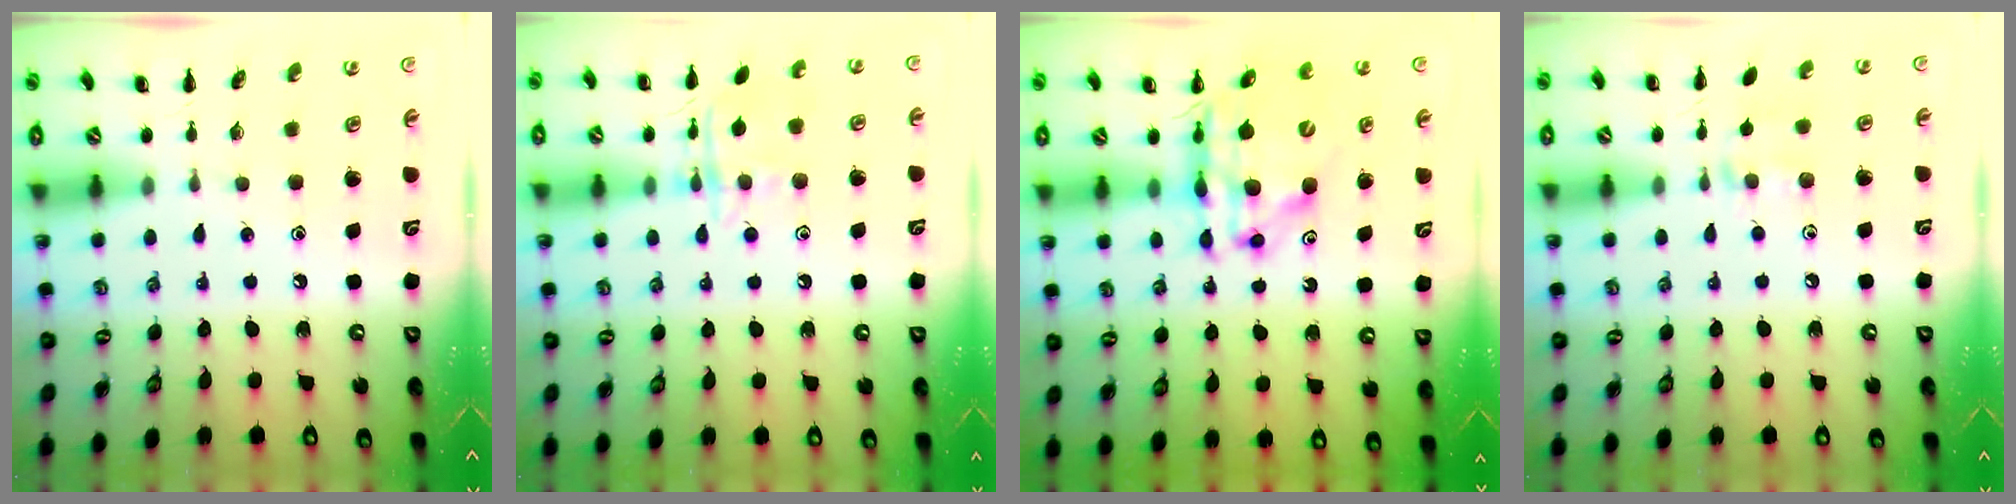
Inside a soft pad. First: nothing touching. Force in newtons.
{"total": 11.3, "press": 11.3, "slide": 0.6}
{"total": 15.0, "press": 14.4, "slide": 4.1}
{"total": 7.7, "press": 7.5, "slide": 1.7}